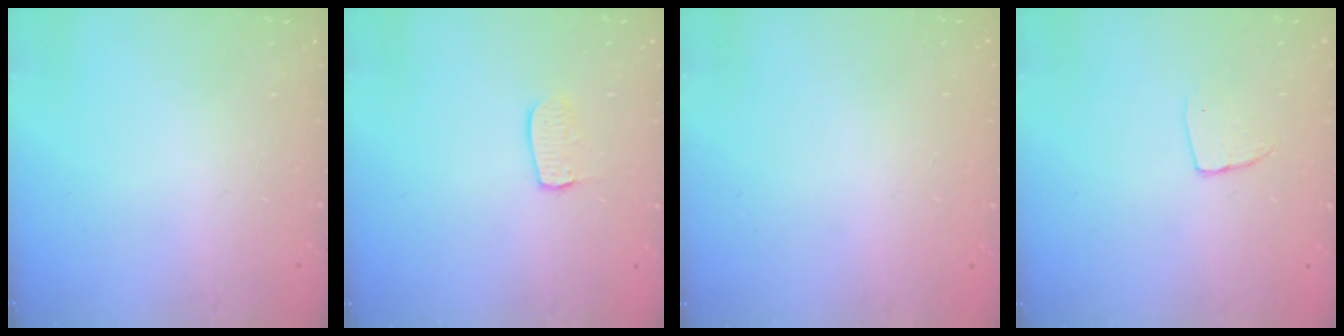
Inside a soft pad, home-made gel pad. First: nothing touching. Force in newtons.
{"total": 6.6, "press": 6.6, "slide": 0.5}
{"total": 0.0}
{"total": 5.6, "press": 5.5, "slide": 0.5}